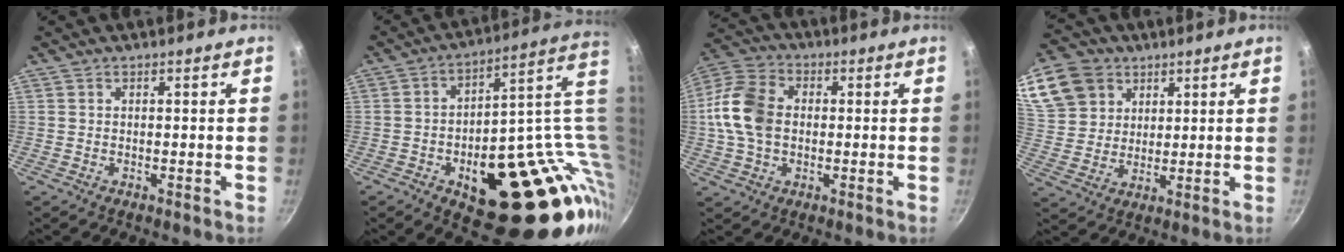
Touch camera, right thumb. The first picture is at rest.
{"total": 31.2, "force": [2.0, 16.4, 26.4], "torque": [-0.273, -0.001, 0.060]}
{"total": 12.5, "force": [0.2, 8.9, 8.8], "torque": [-0.164, 0.021, -0.011]}
{"total": 16.9, "force": [7.9, 13.2, 6.9], "torque": [-0.151, 0.004, 0.155]}